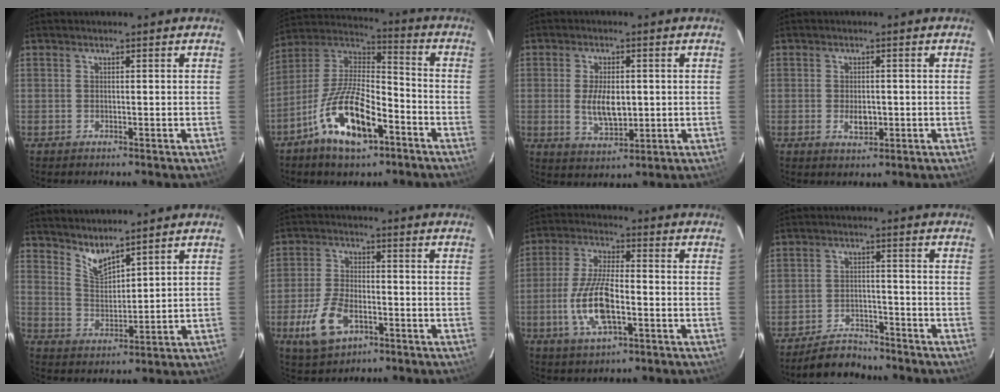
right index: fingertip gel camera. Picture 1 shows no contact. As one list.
[{"total": 16.3, "force": [-8.6, 6.5, 12.3], "torque": [-0.244, -0.003, -0.158]}, {"total": 7.3, "force": [-0.2, 3.8, 6.3], "torque": [-0.118, -0.007, 0.003]}, {"total": 3.3, "force": [-0.6, 2.0, 2.5], "torque": [-0.042, -0.004, -0.007]}, {"total": 5.5, "force": [4.8, 1.2, 2.4], "torque": [-0.042, -0.007, 0.094]}, {"total": 10.2, "force": [-4.4, 5.6, 7.2], "torque": [-0.167, -0.004, -0.077]}, {"total": 11.9, "force": [-3.3, 4.2, 10.6], "torque": [-0.222, -0.005, -0.061]}, {"total": 6.6, "force": [-6.0, 2.5, 1.0], "torque": [-0.044, 0.012, -0.091]}]